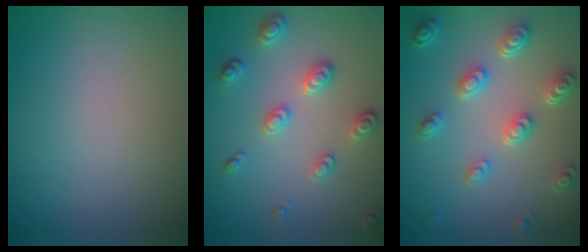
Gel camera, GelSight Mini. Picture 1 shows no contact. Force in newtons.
{"total": 2.8, "press": 2.4, "slide": 1.4}
{"total": 4.7, "press": 3.7, "slide": 2.9}